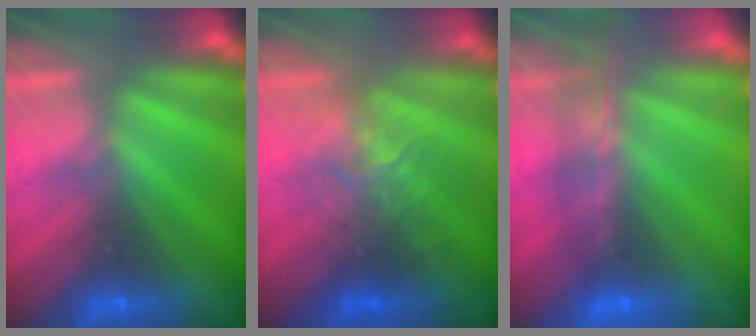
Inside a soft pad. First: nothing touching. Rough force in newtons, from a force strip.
{"total": 2.4}
{"total": 7.6}